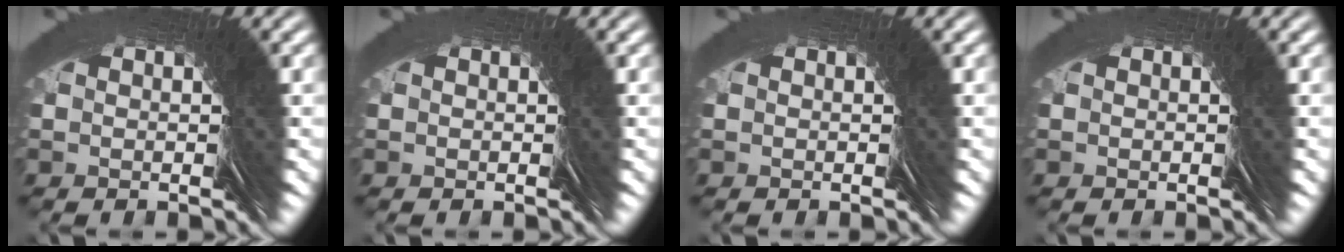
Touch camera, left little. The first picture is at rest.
{"total": 0.0}
{"total": 0.0}
{"total": 0.0}